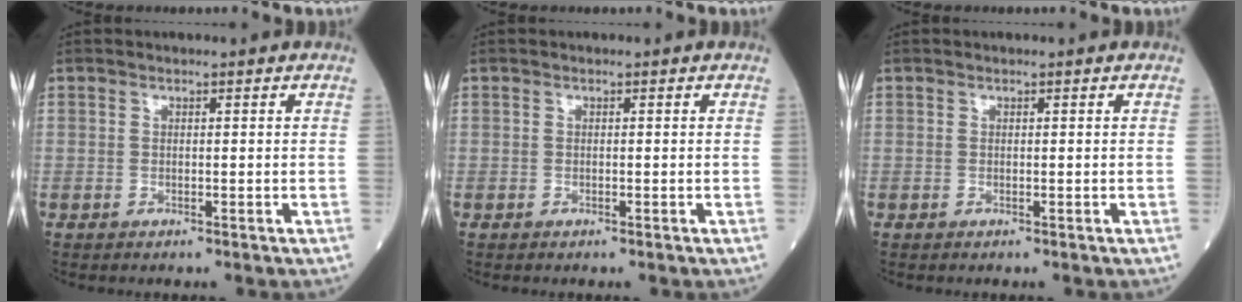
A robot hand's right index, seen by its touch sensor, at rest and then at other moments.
{"total": 0.0}
{"total": 0.0}